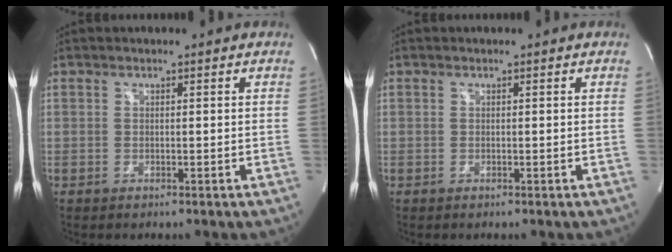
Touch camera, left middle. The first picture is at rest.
{"total": 0.0}